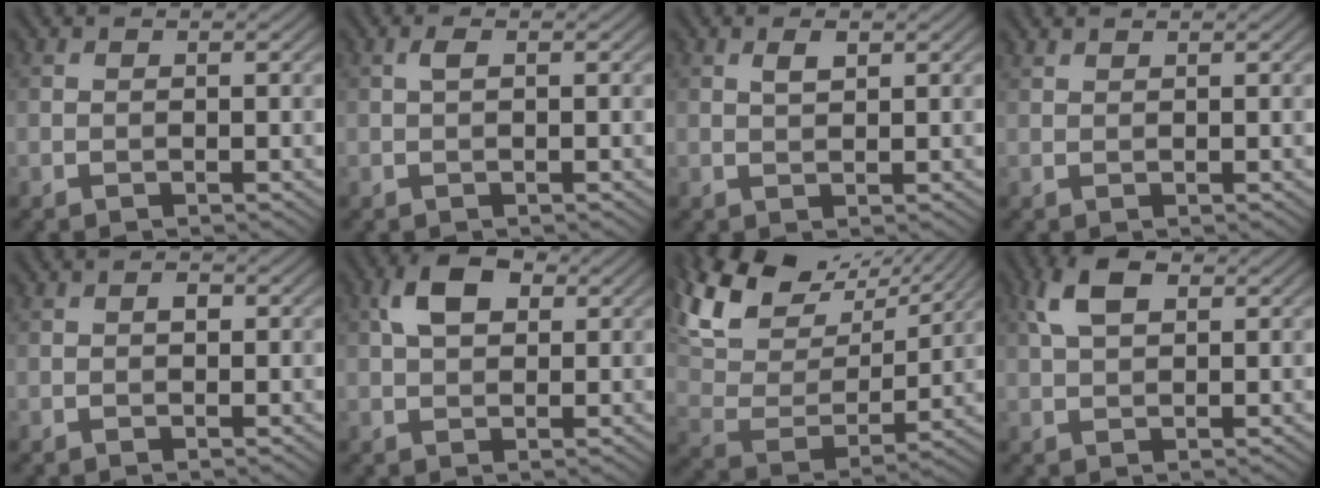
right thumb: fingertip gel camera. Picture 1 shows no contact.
{"total": 0.9, "force": [0.2, 0.2, 0.9], "torque": [-0.021, 0.005, 0.005]}
{"total": 1.6, "force": [0.8, 0.6, 1.2], "torque": [-0.026, 0.001, 0.018]}
{"total": 1.0, "force": [0.9, 0.1, 0.3], "torque": [-0.012, 0.005, 0.023]}
{"total": 0.8, "force": [0.1, 0.5, 0.6], "torque": [-0.009, 0.002, 0.000]}
{"total": 5.6, "force": [1.9, 3.4, 4.1], "torque": [-0.080, 0.009, 0.027]}
{"total": 17.0, "force": [12.0, 7.6, 9.3], "torque": [-0.233, 0.036, 0.195]}
{"total": 5.4, "force": [2.2, 2.8, 4.0], "torque": [-0.093, 0.010, 0.037]}